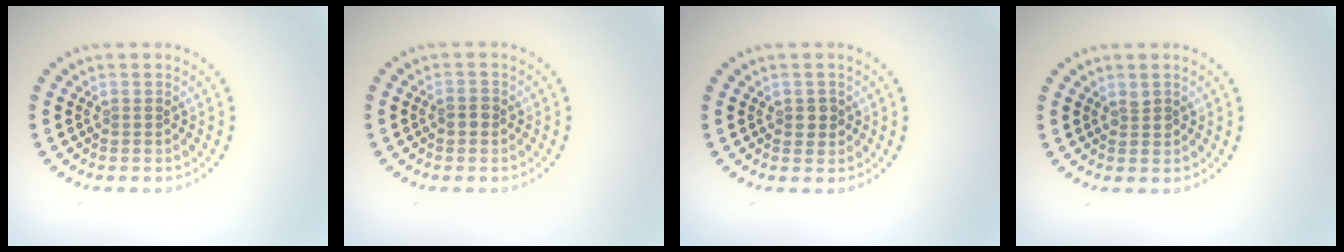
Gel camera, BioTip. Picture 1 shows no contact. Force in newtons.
{"total": 1.2, "press": 1.2, "slide": 0.2}
{"total": 1.2, "press": 1.2, "slide": 0.2}
{"total": 0.7, "press": 0.7, "slide": 0.1}